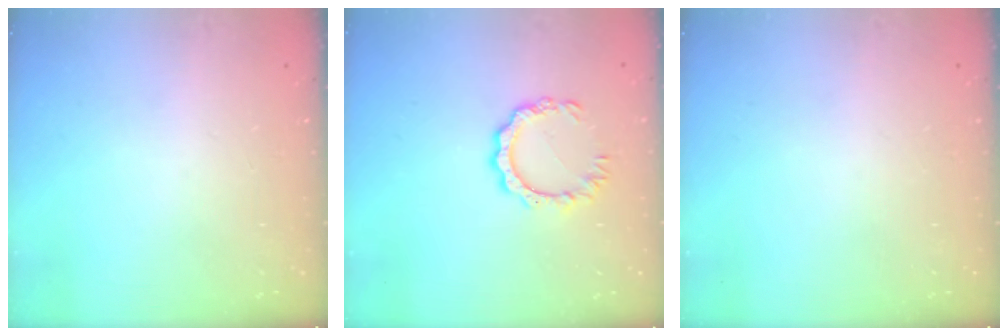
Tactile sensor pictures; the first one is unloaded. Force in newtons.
{"total": 7.8, "press": 7.8, "slide": 0.8}
{"total": 0.0}